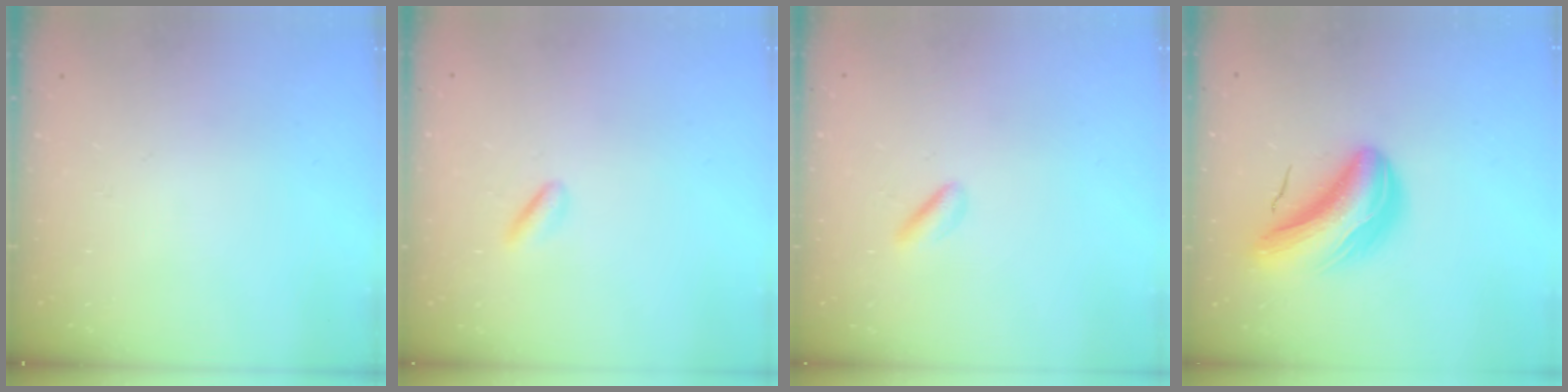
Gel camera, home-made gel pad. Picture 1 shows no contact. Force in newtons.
{"total": 2.5, "press": 2.3, "slide": 1.0}
{"total": 2.4, "press": 2.3, "slide": 0.6}
{"total": 9.7, "press": 9.3, "slide": 2.7}